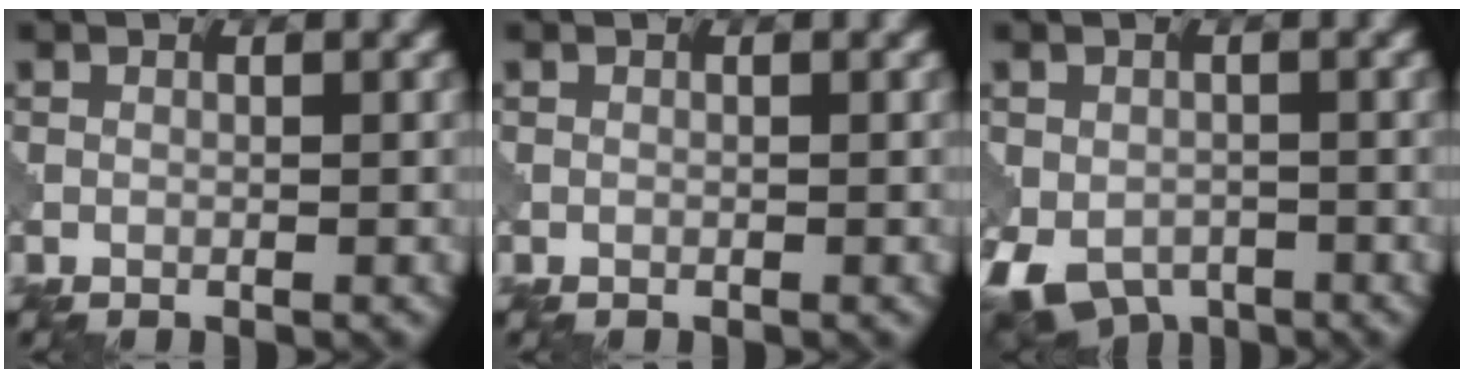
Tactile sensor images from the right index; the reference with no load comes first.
{"total": 0.0}
{"total": 6.5, "force": [-3.2, 4.3, 3.6], "torque": [-0.076, -0.029, -0.049]}